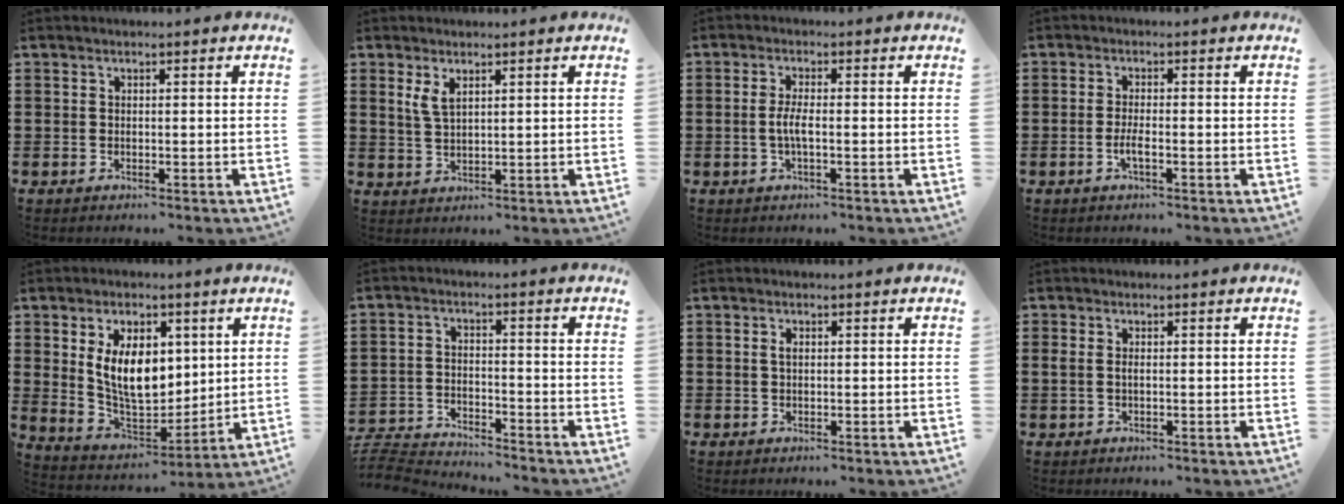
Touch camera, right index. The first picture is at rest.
{"total": 3.0, "force": [1.6, 1.2, 2.2], "torque": [-0.048, 0.004, 0.029]}
{"total": 3.1, "force": [-0.7, 0.5, 3.0], "torque": [-0.068, -0.005, -0.019]}
{"total": 2.2, "force": [-0.9, 0.3, 2.0], "torque": [-0.042, -0.002, -0.018]}
{"total": 9.9, "force": [2.5, 6.1, 7.4], "torque": [-0.156, 0.007, 0.043]}
{"total": 4.6, "force": [-4.5, 0.3, 0.3], "torque": [-0.030, -0.005, -0.101]}
{"total": 1.0, "force": [0.2, 0.5, 0.9], "torque": [-0.019, 0.003, 0.003]}
{"total": 1.1, "force": [-0.1, 0.4, 1.0], "torque": [-0.020, 0.002, -0.003]}